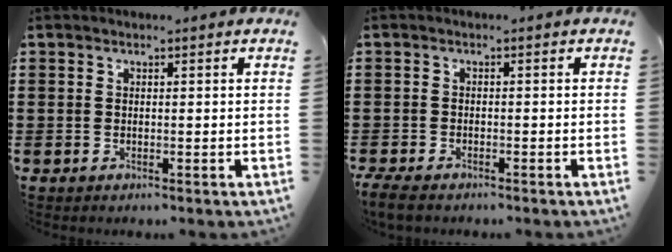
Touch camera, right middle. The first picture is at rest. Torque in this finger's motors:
{"motor_torque": [0.54, -0.25, 0.30, 0.11]}